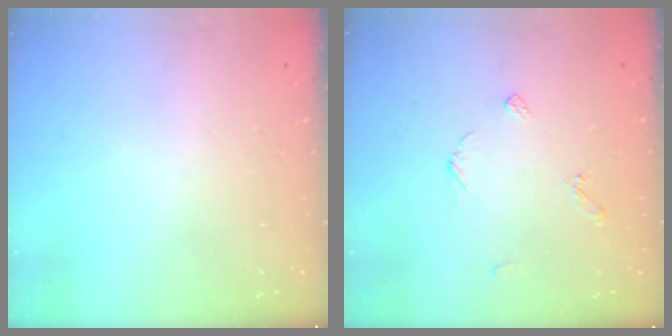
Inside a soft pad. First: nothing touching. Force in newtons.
{"total": 4.7, "press": 4.7, "slide": 0.5}